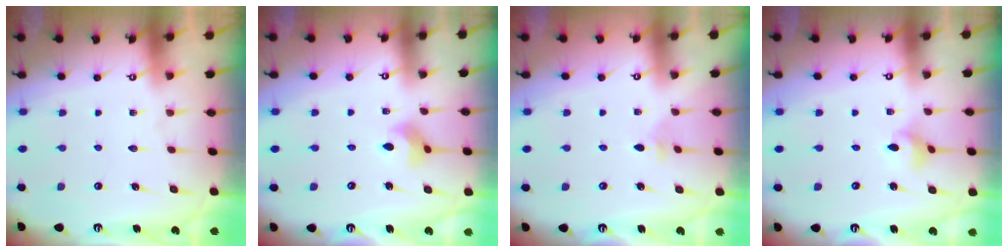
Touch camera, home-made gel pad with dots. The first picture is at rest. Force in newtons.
{"total": 6.3, "press": 6.1, "slide": 1.7}
{"total": 2.2, "press": 2.2, "slide": 0.5}
{"total": 2.9, "press": 2.9, "slide": 0.5}